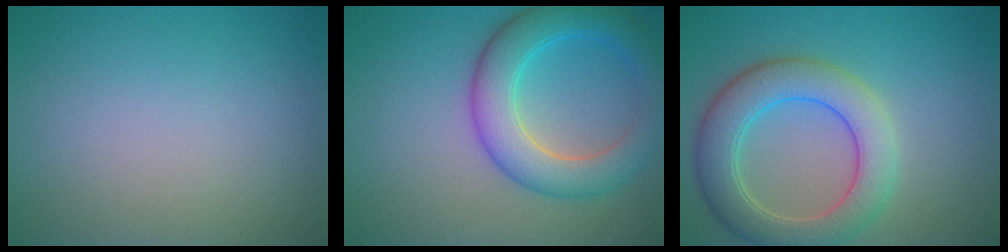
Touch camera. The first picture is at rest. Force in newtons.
{"total": 6.5, "press": 6.5, "slide": 0.1}
{"total": 6.6, "press": 6.6, "slide": 0.4}